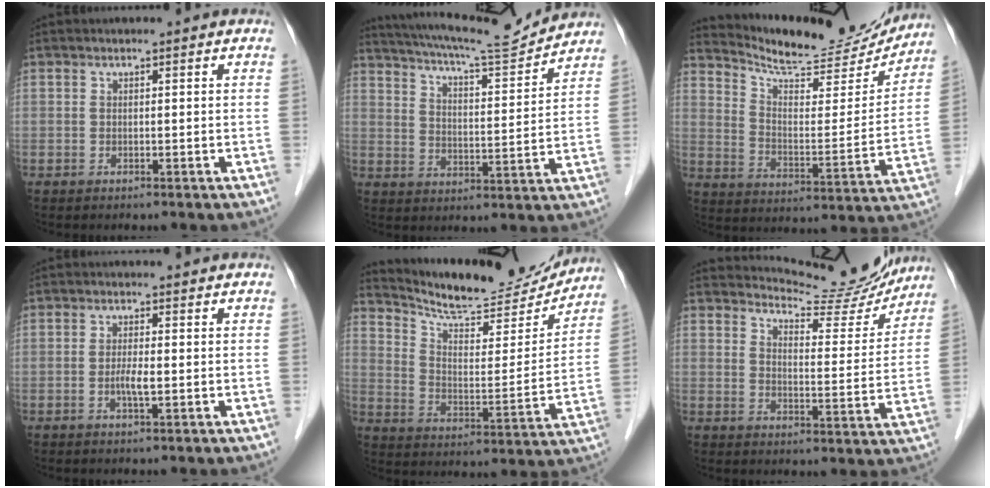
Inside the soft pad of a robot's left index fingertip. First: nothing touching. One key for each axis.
{"total": 12.4, "fx": 11.5, "fy": 0.2, "fz": 4.6, "tx": -0.083, "ty": -0.022, "tz": 0.163}
{"total": 16.3, "fx": 15.4, "fy": 2.8, "fz": 4.6, "tx": -0.074, "ty": -0.047, "tz": 0.209}
{"total": 3.4, "fx": -2.7, "fy": 0.2, "fz": 2.0, "tx": -0.038, "ty": -0.017, "tz": -0.051}
{"total": 16.7, "fx": 15.7, "fy": 2.9, "fz": 5.0, "tx": -0.083, "ty": -0.043, "tz": 0.219}
{"total": 9.7, "fx": 9.6, "fy": 1.2, "fz": 1.1, "tx": -0.012, "ty": -0.042, "tz": 0.112}